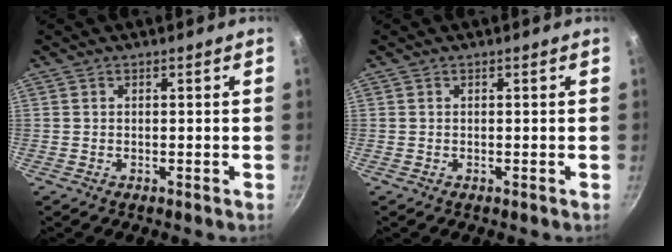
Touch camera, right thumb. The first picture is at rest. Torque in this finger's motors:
{"motor_torque": [0.00, 0.00, 0.00, 0.00, 0.00]}